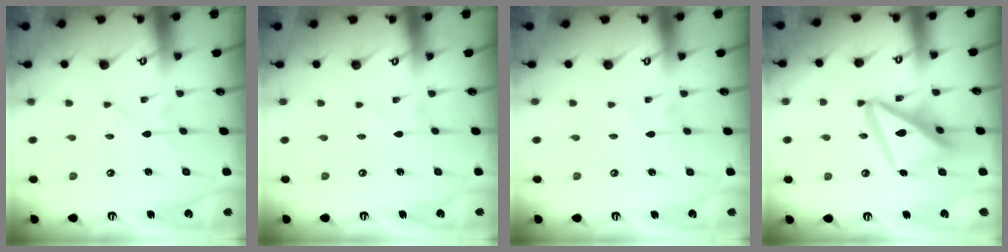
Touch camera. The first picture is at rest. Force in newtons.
{"total": 1.1, "press": 1.1, "slide": 0.1}
{"total": 2.4, "press": 2.4, "slide": 0.3}
{"total": 17.1, "press": 17.0, "slide": 2.2}